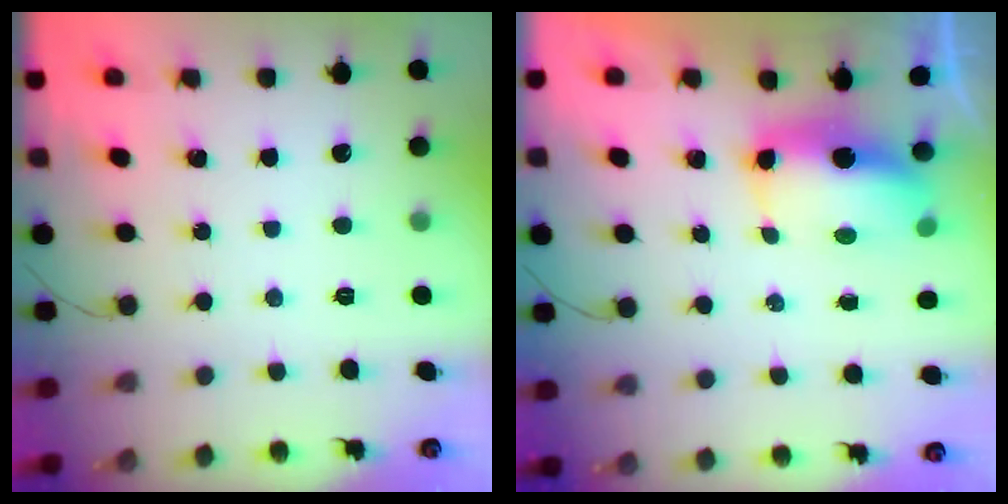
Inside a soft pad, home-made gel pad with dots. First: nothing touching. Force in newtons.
{"total": 7.8, "press": 7.7, "slide": 1.0}